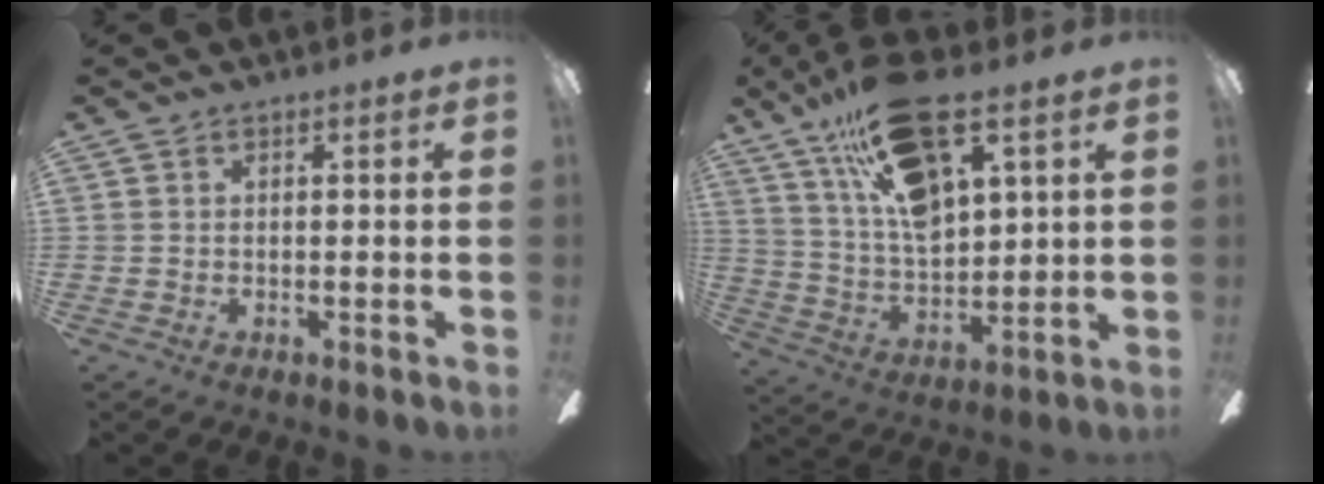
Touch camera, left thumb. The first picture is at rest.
{"total": 20.4, "force": [11.7, 8.3, 14.5], "torque": [-0.273, -0.050, 0.202]}